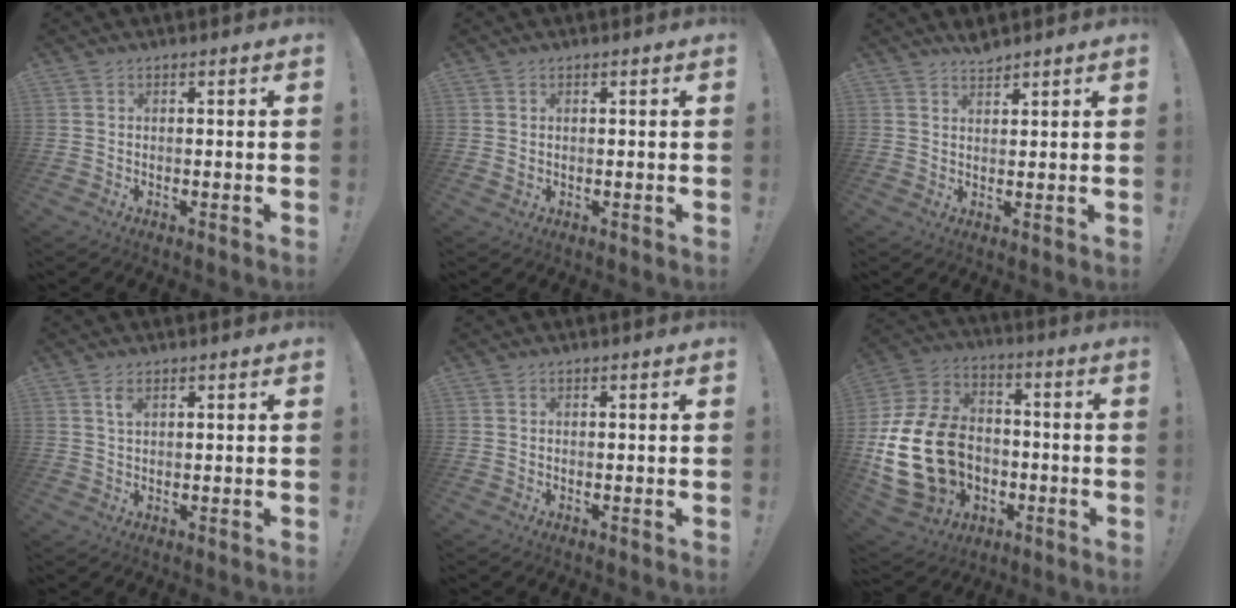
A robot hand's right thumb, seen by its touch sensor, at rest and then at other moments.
{"total": 0.7, "force": [0.4, 0.4, 0.4], "torque": [-0.008, 0.001, 0.008]}
{"total": 2.7, "force": [2.5, 0.5, 0.7], "torque": [-0.002, -0.021, 0.044]}
{"total": 2.6, "force": [1.3, 1.1, 1.9], "torque": [-0.026, -0.003, 0.019]}
{"total": 0.0}
{"total": 22.6, "force": [-4.3, 16.8, 14.5], "torque": [-0.288, 0.030, -0.051]}